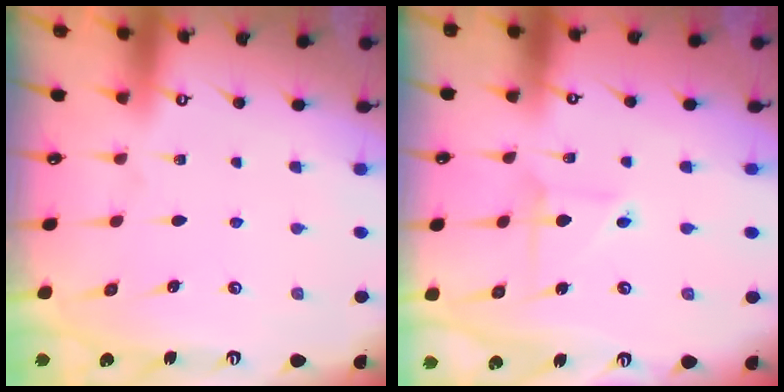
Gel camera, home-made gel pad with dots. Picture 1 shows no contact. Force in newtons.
{"total": 2.9, "press": 2.8, "slide": 0.3}